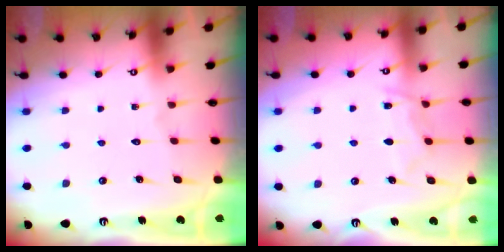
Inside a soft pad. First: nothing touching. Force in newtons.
{"total": 6.5, "press": 6.4, "slide": 0.7}